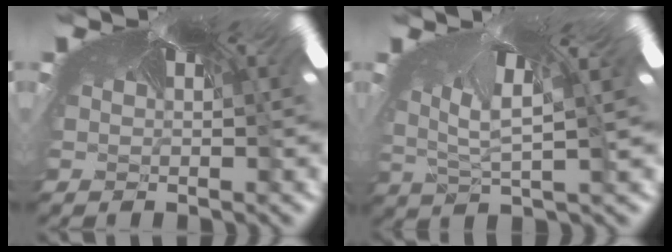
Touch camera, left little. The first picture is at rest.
{"total": 3.4, "force": [-3.4, -0.3, -0.4], "torque": [-0.035, -0.067, -0.027]}